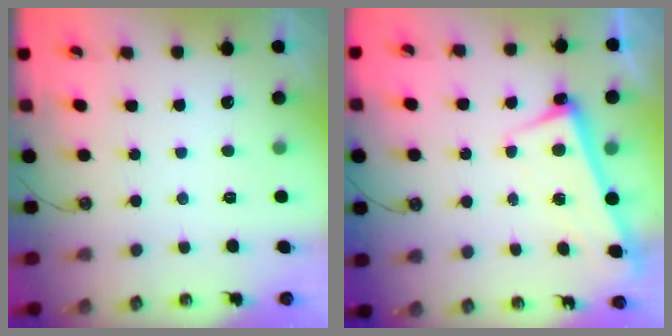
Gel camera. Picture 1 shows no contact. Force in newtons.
{"total": 2.6, "press": 2.4, "slide": 0.9}